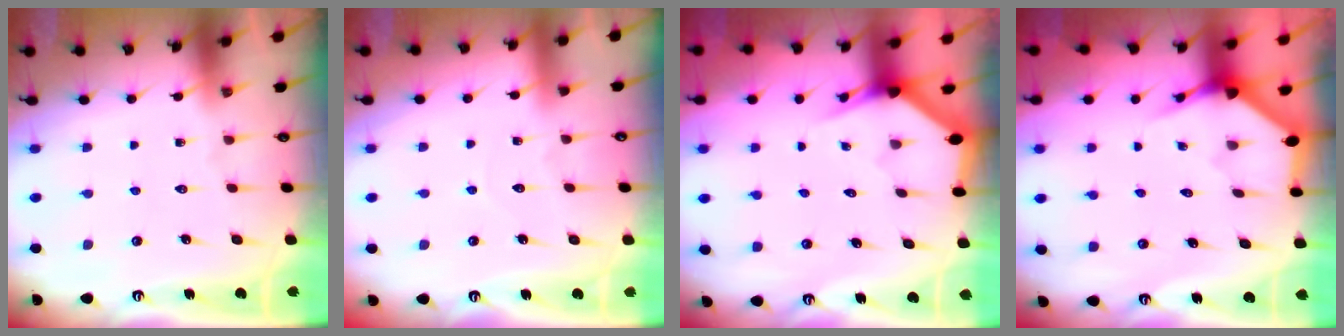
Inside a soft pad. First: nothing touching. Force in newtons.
{"total": 2.9, "press": 2.9, "slide": 0.3}
{"total": 2.6, "press": 2.6, "slide": 0.1}
{"total": 3.5, "press": 3.5, "slide": 0.3}